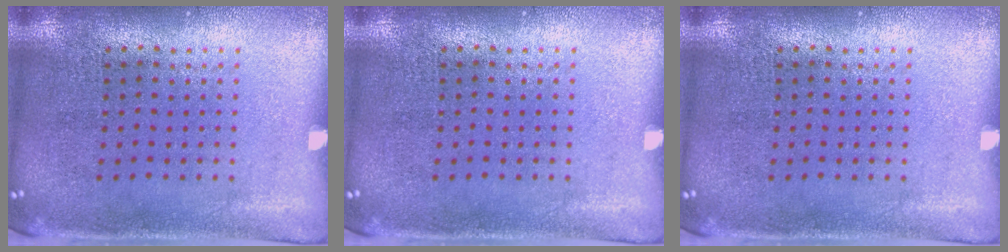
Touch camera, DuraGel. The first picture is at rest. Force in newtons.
{"total": 0.0}
{"total": 0.0}